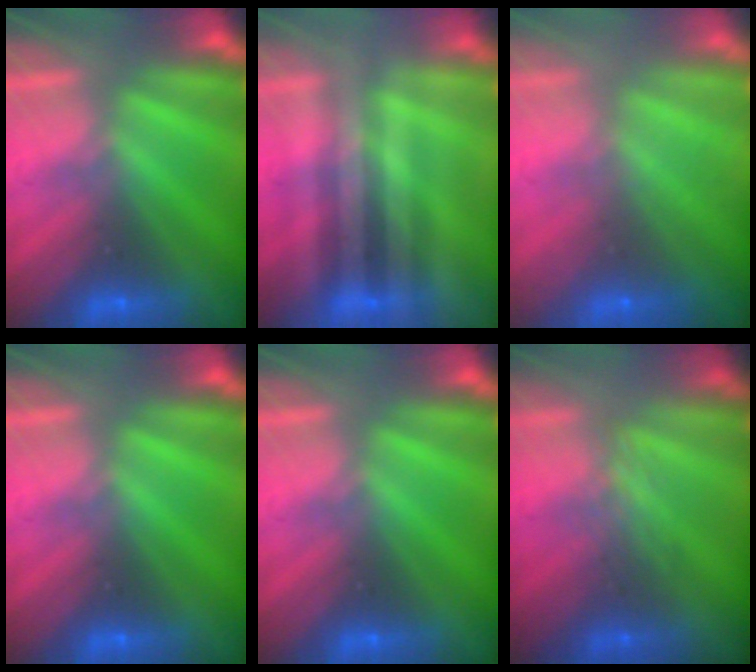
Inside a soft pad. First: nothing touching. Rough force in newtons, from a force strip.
{"total": 1.8}
{"total": 8.3}
{"total": 0.0}
{"total": 0.0}
{"total": 2.4}